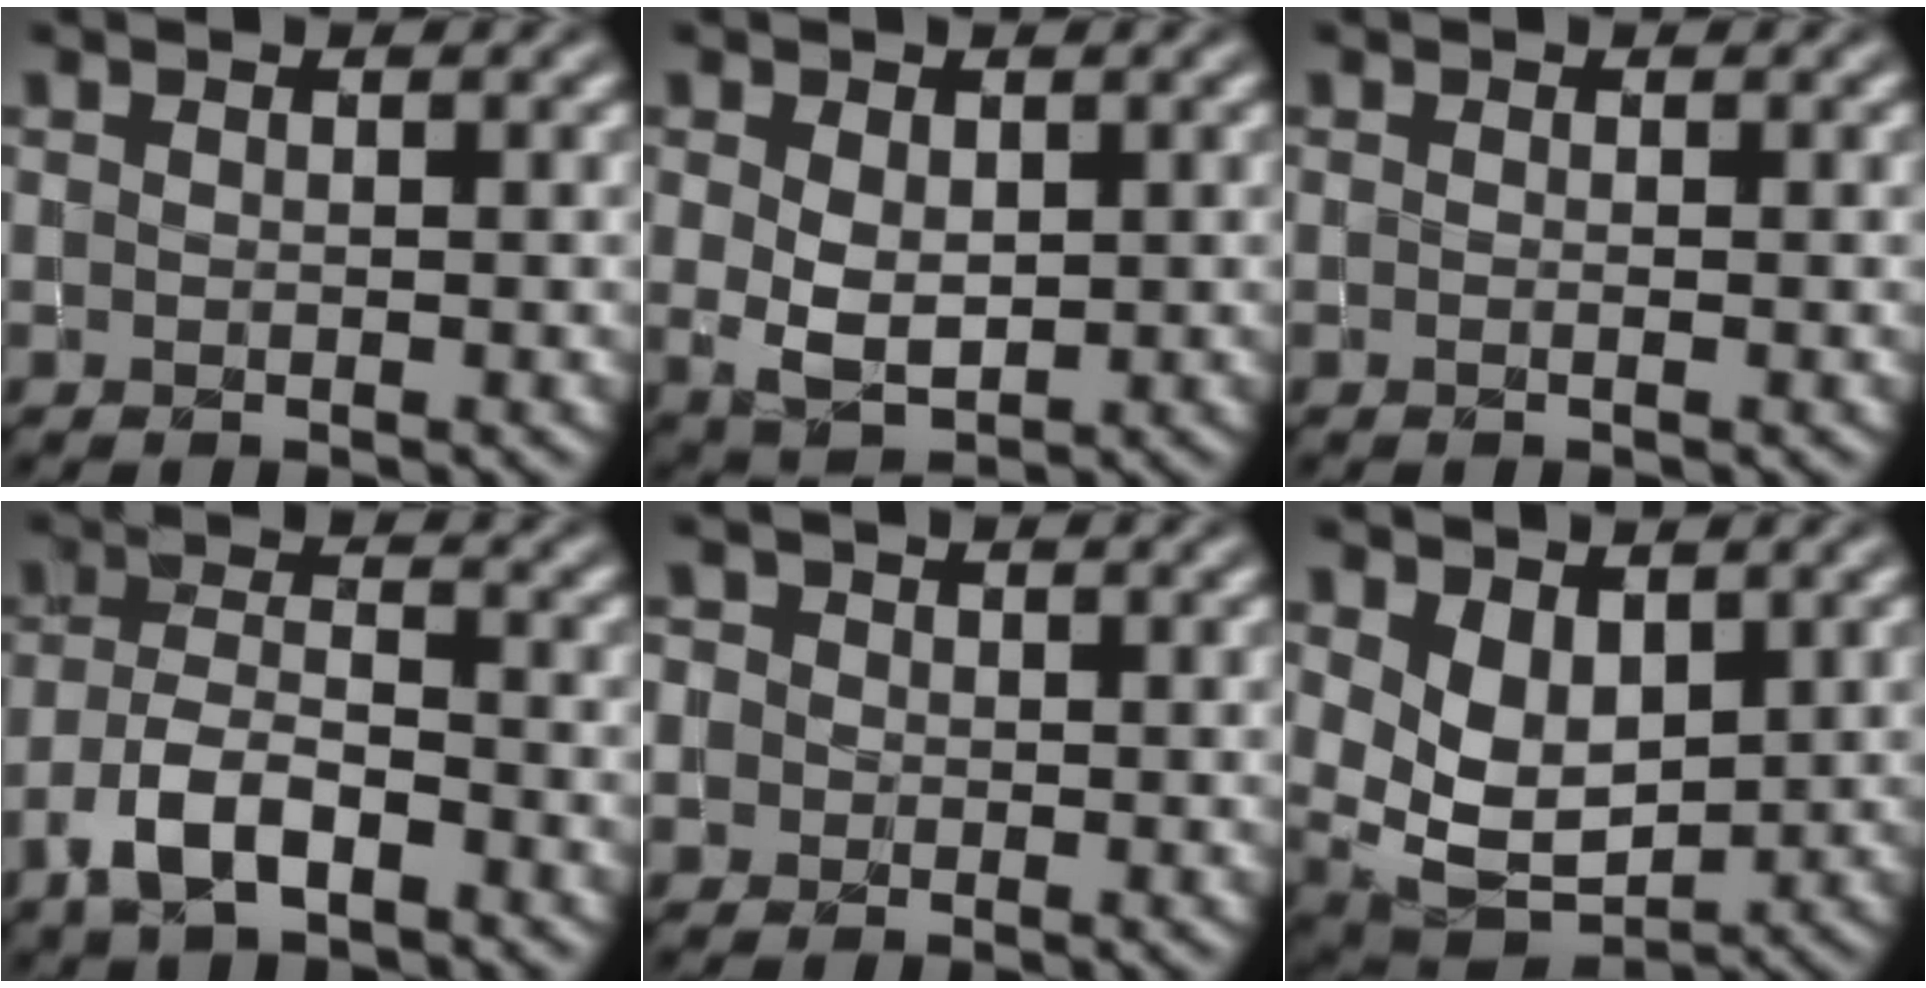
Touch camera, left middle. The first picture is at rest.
{"total": 3.1, "force": [0.3, 2.2, 2.2], "torque": [-0.047, 0.000, 0.012]}
{"total": 0.0}
{"total": 5.1, "force": [-3.4, 2.1, 3.2], "torque": [-0.059, 0.008, -0.070]}
{"total": 2.6, "force": [0.5, 2.5, 0.6], "torque": [0.008, 0.022, -0.022]}
{"total": 4.8, "force": [1.3, 3.4, 3.2], "torque": [-0.070, -0.010, 0.032]}